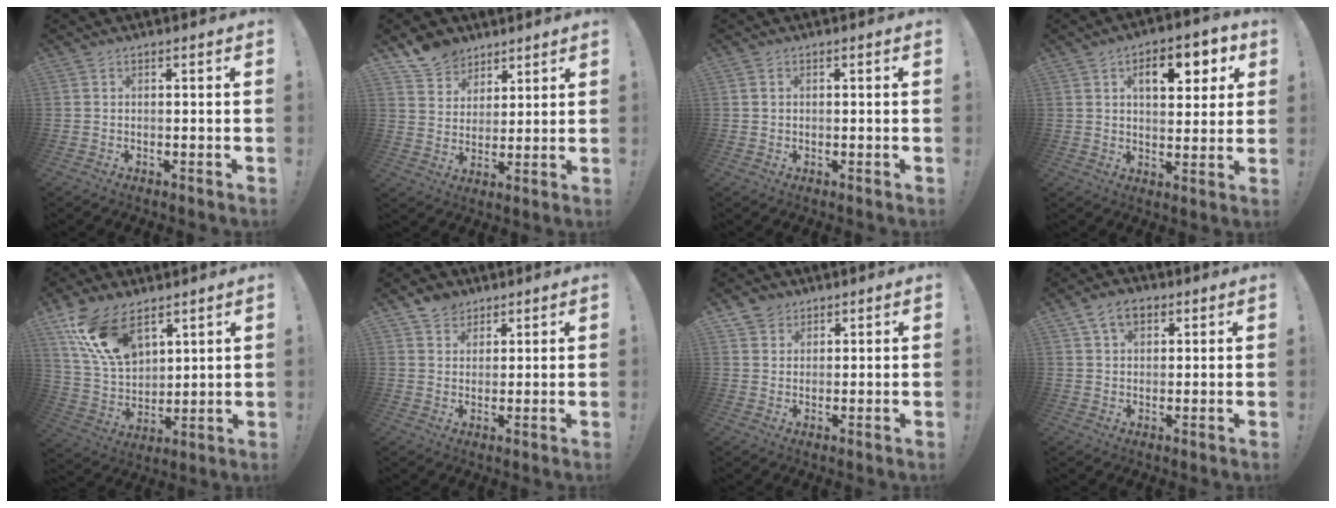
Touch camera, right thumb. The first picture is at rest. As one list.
[{"total": 9.1, "force": [6.8, 6.0, 0.8], "torque": [-0.017, -0.051, 0.136]}, {"total": 1.1, "force": [0.3, 1.1, -0.1], "torque": [0.000, 0.004, 0.005]}, {"total": 10.5, "force": [4.1, 5.6, 7.9], "torque": [-0.102, -0.008, 0.065]}, {"total": 17.4, "force": [10.2, 9.8, 10.1], "torque": [-0.210, -0.052, 0.195]}, {"total": 7.3, "force": [5.1, 5.2, 0.6], "torque": [-0.011, -0.034, 0.101]}, {"total": 4.2, "force": [2.7, 3.2, 0.0], "torque": [0.005, -0.016, 0.051]}, {"total": 6.6, "force": [3.5, 4.2, 3.7], "torque": [-0.065, -0.001, 0.067]}]